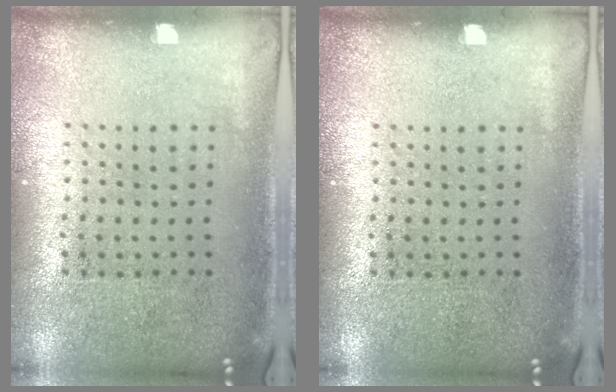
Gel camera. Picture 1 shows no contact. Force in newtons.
{"total": 0.0}